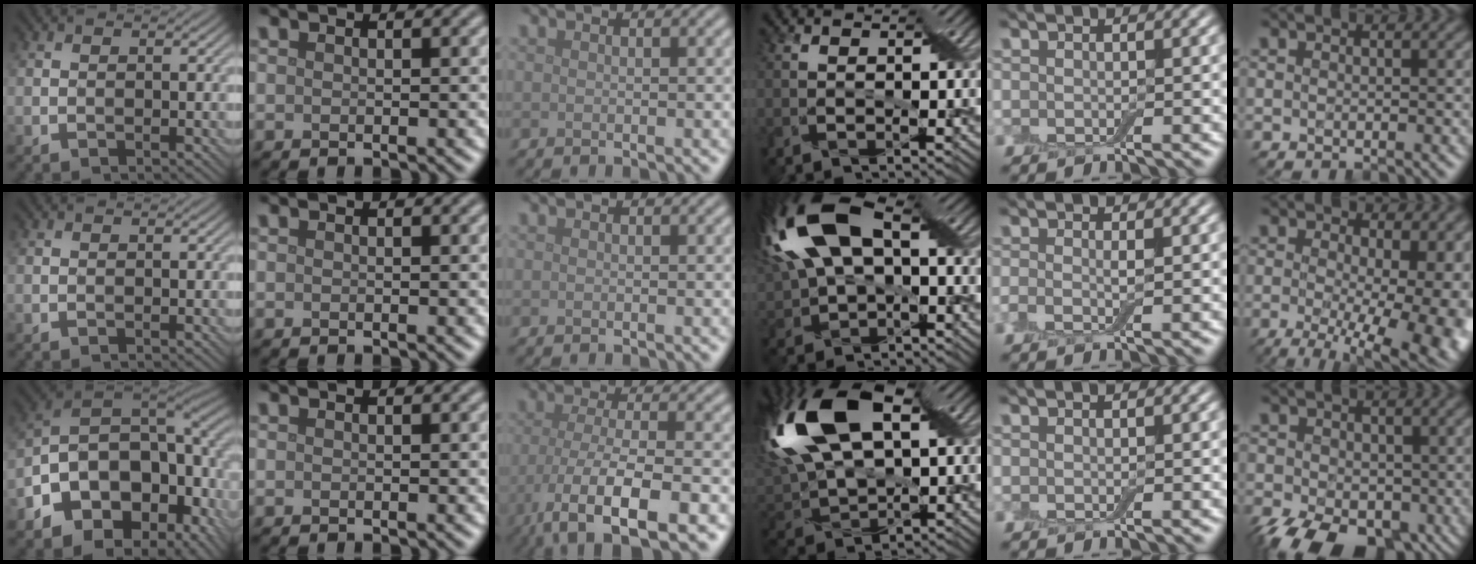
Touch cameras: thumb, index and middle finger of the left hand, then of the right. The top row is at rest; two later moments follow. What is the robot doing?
{"motion": "wrap", "object": "adhesive wrap"}